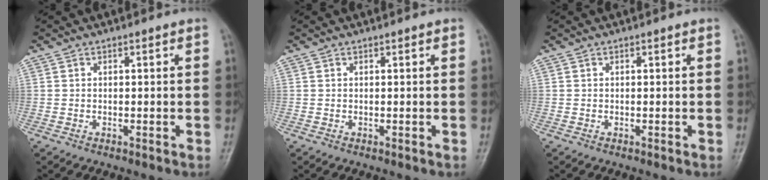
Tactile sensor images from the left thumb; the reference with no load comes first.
{"total": 0.0}
{"total": 0.0}